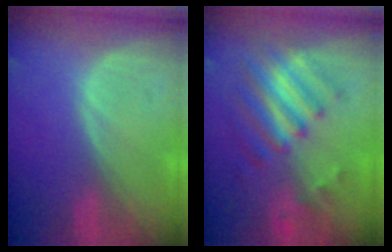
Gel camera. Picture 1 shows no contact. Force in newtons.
{"total": 7.9, "press": 7.1, "slide": 3.6}